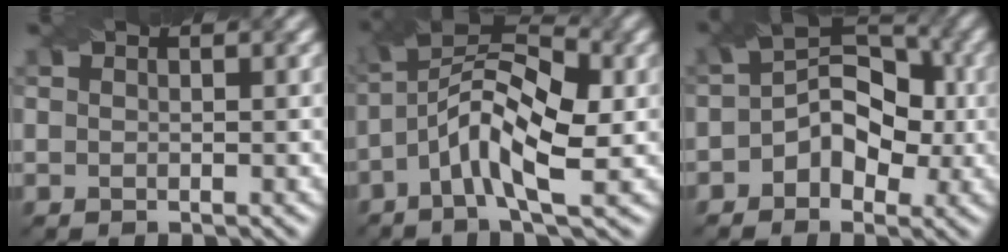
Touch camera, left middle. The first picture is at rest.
{"total": 8.5, "force": [-1.5, 3.2, 7.7], "torque": [-0.142, 0.023, -0.041]}
{"total": 5.9, "force": [-0.9, 4.2, 4.1], "torque": [-0.039, 0.014, -0.023]}